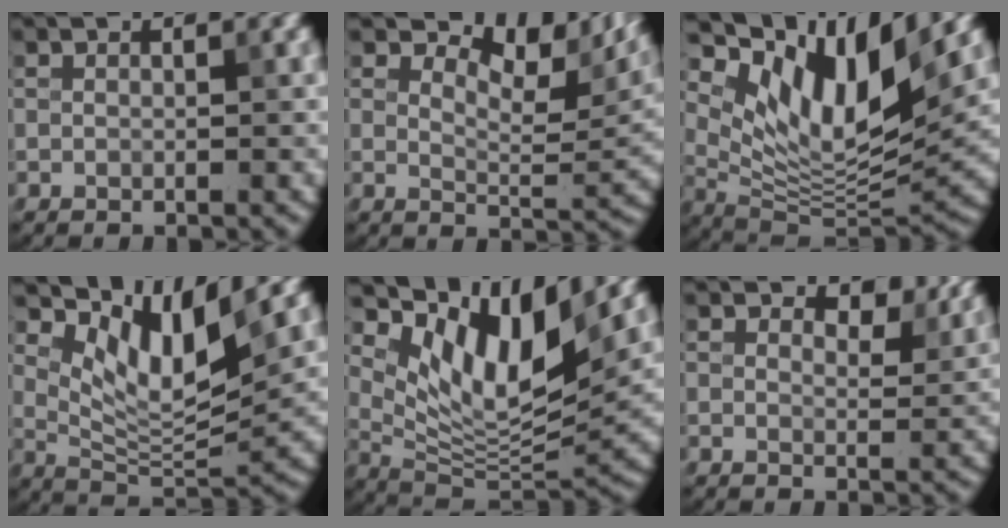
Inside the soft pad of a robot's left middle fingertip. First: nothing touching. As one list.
[{"total": 9.2, "force": [5.4, 3.9, 6.3], "torque": [-0.090, 0.008, 0.085]}, {"total": 11.4, "force": [6.3, 3.9, 8.7], "torque": [-0.138, -0.010, 0.127]}, {"total": 6.9, "force": [3.9, 2.3, 5.2], "torque": [-0.094, -0.013, 0.075]}, {"total": 10.1, "force": [5.5, 3.7, 7.7], "torque": [-0.125, -0.015, 0.108]}, {"total": 3.1, "force": [2.4, 1.3, 1.5], "torque": [-0.024, -0.004, 0.030]}]